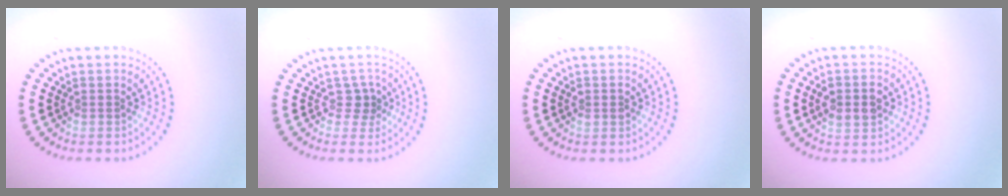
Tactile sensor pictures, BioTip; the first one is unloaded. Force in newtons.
{"total": 1.6, "press": 1.1, "slide": 1.2}
{"total": 1.2, "press": 1.2, "slide": 0.1}
{"total": 2.9, "press": 2.9, "slide": 0.0}